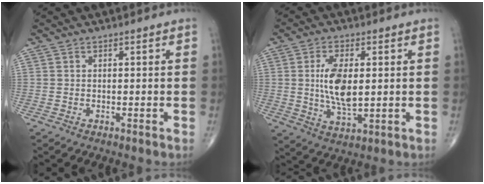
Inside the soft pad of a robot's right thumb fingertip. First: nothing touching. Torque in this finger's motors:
{"motor_torque": [1.74, 1.53, 1.40, -0.04, 0.24]}